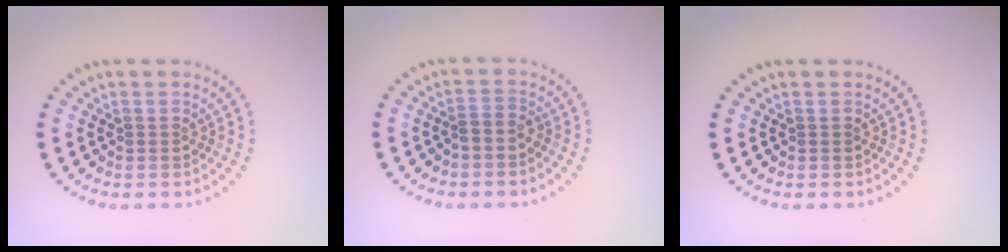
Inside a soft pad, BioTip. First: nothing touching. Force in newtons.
{"total": 1.0, "press": 0.7, "slide": 0.7}
{"total": 0.0}